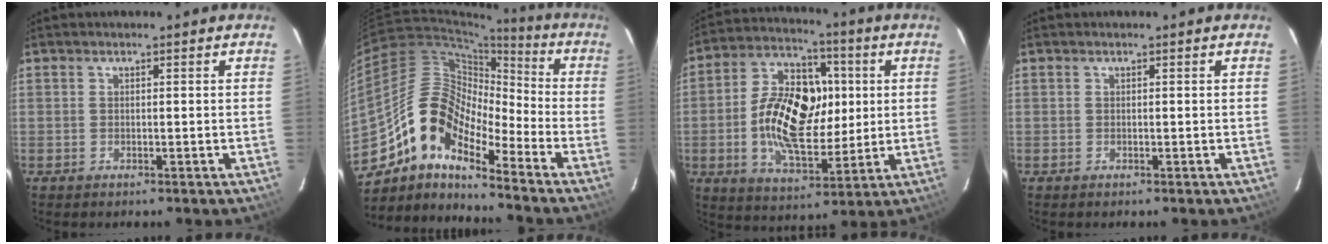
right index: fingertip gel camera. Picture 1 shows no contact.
{"total": 14.2, "force": [-9.6, 5.6, 8.8], "torque": [-0.144, 0.013, -0.199]}
{"total": 17.8, "force": [0.6, 10.6, 14.3], "torque": [-0.274, 0.019, 0.013]}
{"total": 0.0}